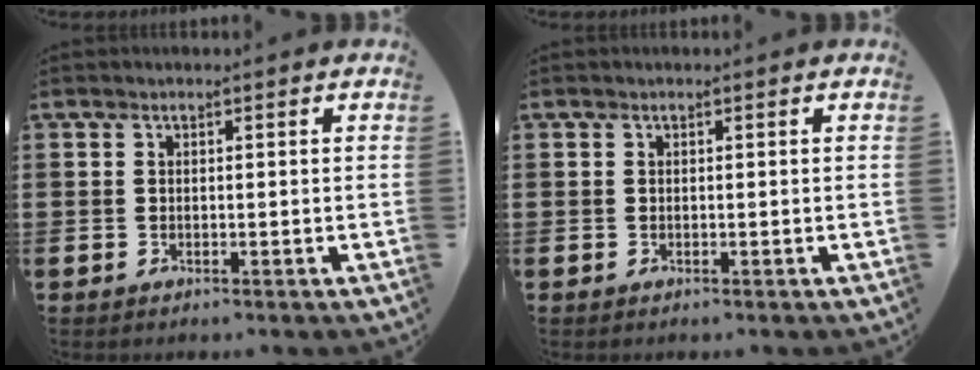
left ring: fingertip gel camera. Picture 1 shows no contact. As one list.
[{"total": 0.0}]